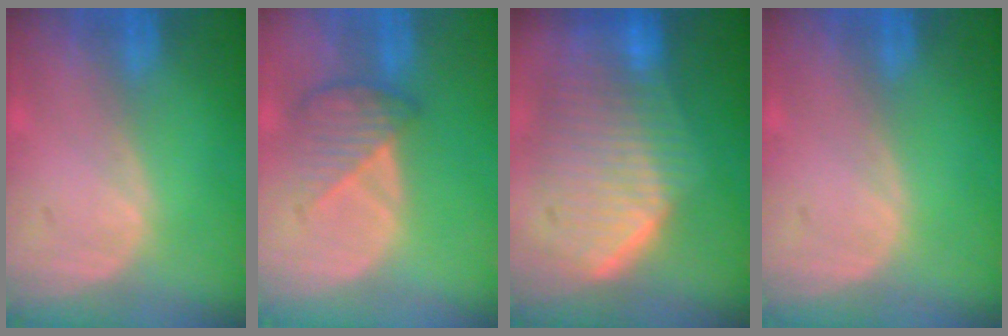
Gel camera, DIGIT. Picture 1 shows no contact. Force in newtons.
{"total": 4.6, "press": 4.2, "slide": 1.8}
{"total": 10.2, "press": 9.0, "slide": 4.9}
{"total": 0.0}